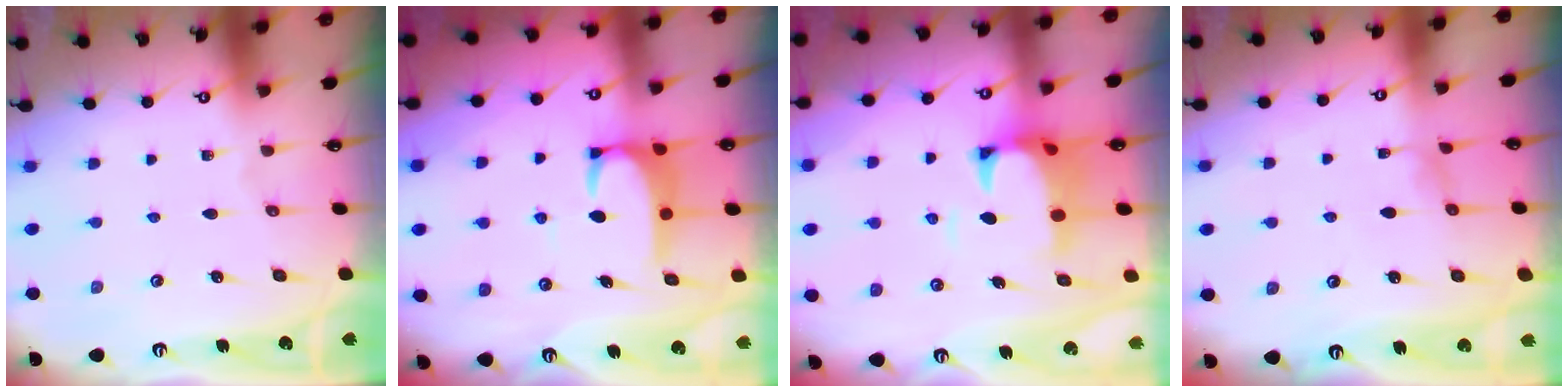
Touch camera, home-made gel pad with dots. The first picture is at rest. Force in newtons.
{"total": 3.9, "press": 3.8, "slide": 0.9}
{"total": 2.7, "press": 2.5, "slide": 1.1}
{"total": 1.5, "press": 1.4, "slide": 0.3}